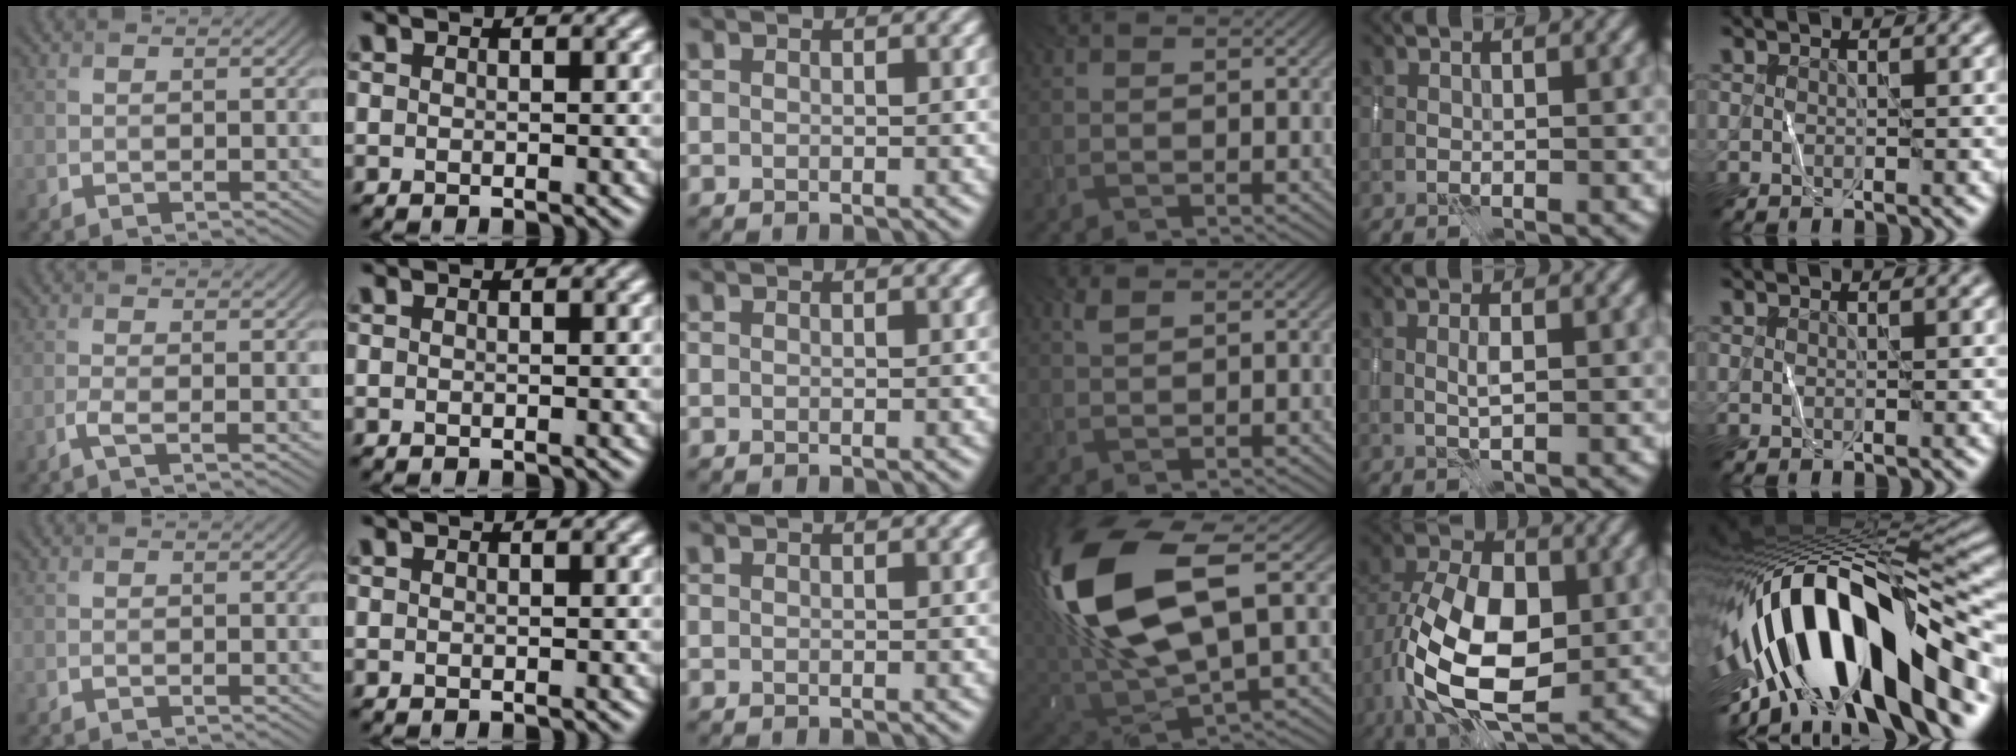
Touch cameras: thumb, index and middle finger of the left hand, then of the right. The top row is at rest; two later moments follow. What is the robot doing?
{"motion": "wipe", "object": "whiteboard"}